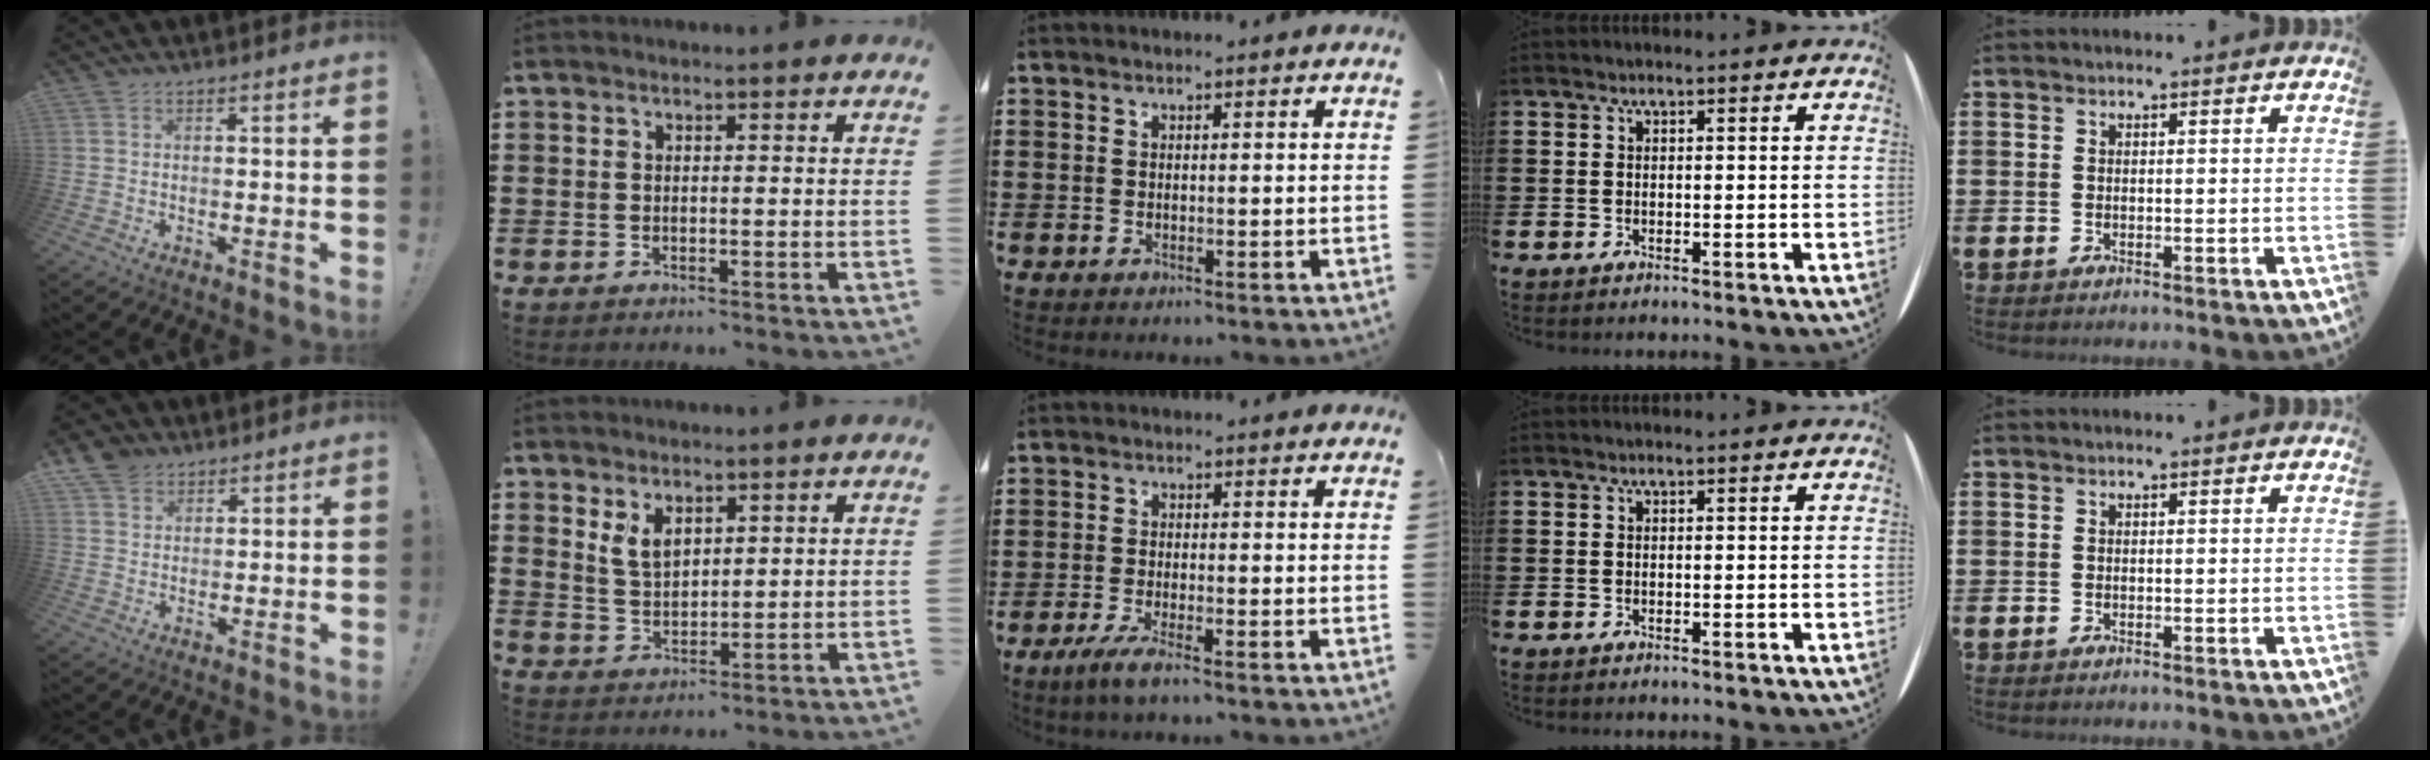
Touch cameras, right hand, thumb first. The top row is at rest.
{"thumb": {"total": 6.1, "force": [4.4, 4.0, 1.4], "torque": [-0.019, -0.024, 0.085]}, "index": {"total": 4.0, "force": [2.3, 2.3, 2.4], "torque": [-0.054, 0.007, 0.042]}, "middle": {"total": 3.1, "force": [-2.3, -0.1, 2.1], "torque": [-0.049, -0.011, -0.044]}}